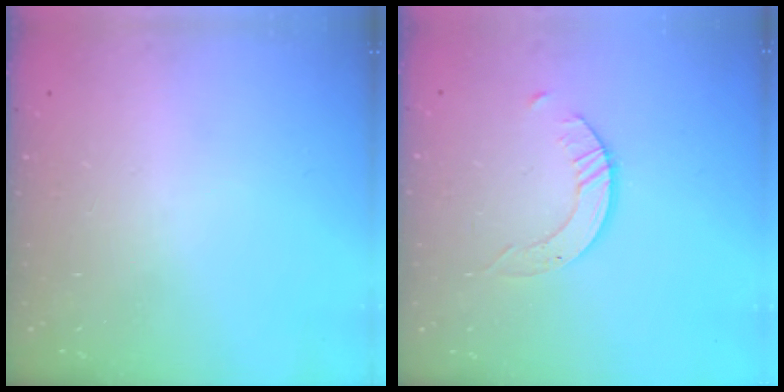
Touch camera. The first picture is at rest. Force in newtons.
{"total": 2.9, "press": 2.9, "slide": 0.3}